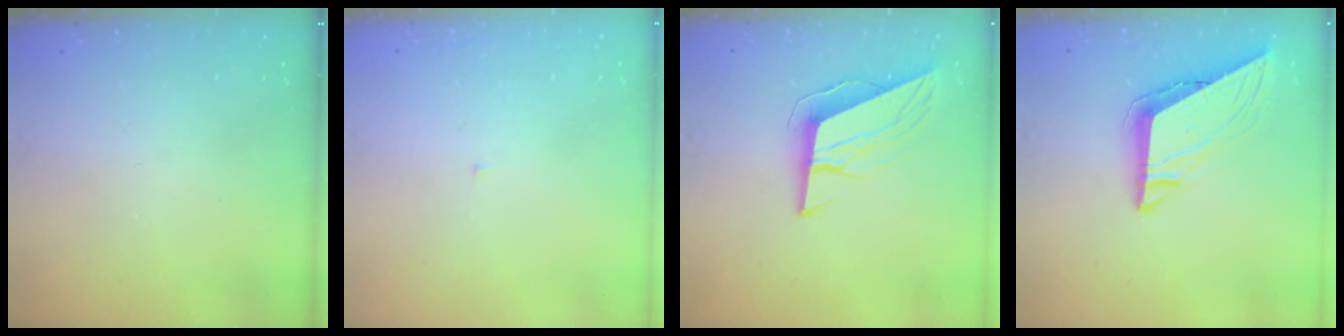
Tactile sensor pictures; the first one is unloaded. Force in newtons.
{"total": 2.1, "press": 2.1, "slide": 0.2}
{"total": 9.8, "press": 9.6, "slide": 2.3}
{"total": 8.8, "press": 8.8, "slide": 0.9}